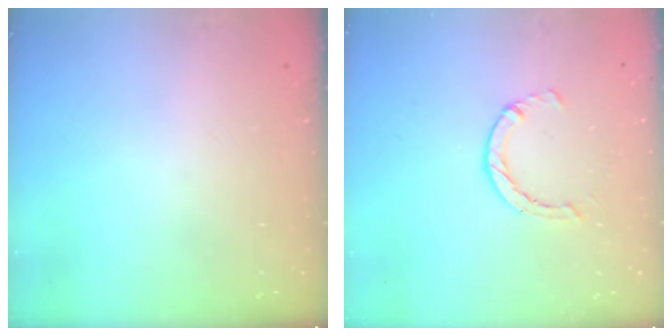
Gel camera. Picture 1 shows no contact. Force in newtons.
{"total": 2.9, "press": 2.8, "slide": 0.4}